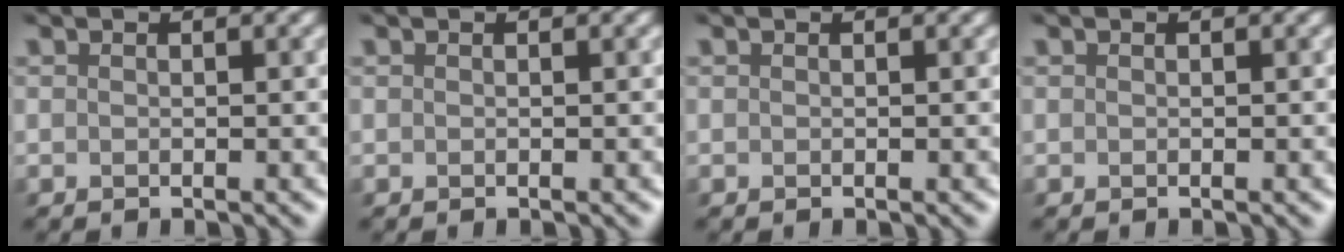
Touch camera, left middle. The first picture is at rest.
{"total": 0.0}
{"total": 0.0}
{"total": 0.0}